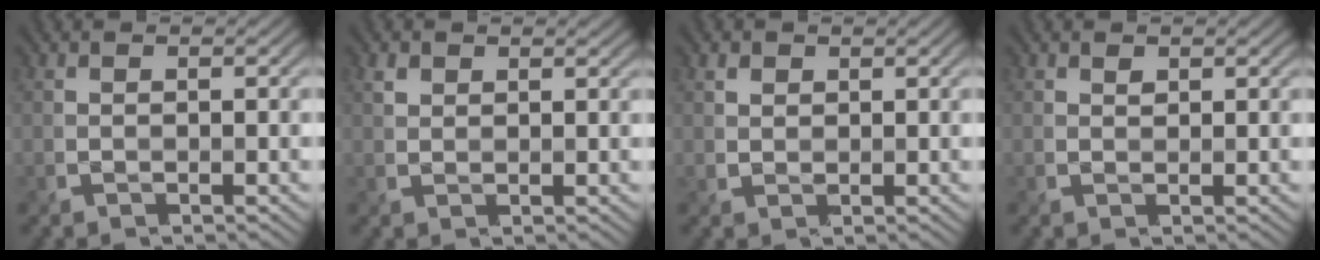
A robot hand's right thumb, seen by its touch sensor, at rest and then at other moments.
{"total": 1.6, "force": [1.0, 1.0, 0.7], "torque": [-0.013, 0.000, 0.020]}
{"total": 1.6, "force": [0.9, 1.2, 0.4], "torque": [-0.009, -0.003, 0.018]}
{"total": 0.8, "force": [0.7, 0.4, 0.2], "torque": [-0.002, -0.002, 0.012]}